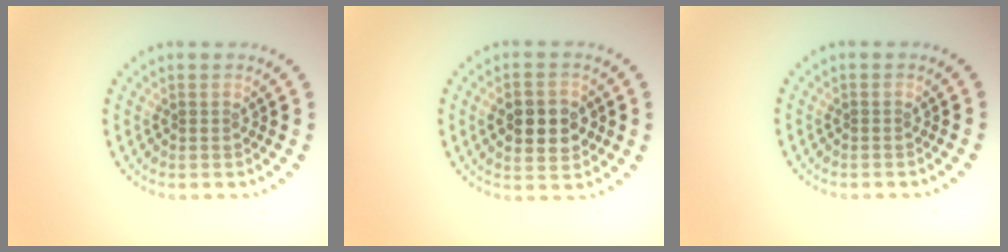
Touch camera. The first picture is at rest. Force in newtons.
{"total": 4.7, "press": 4.7, "slide": 0.4}
{"total": 0.0}